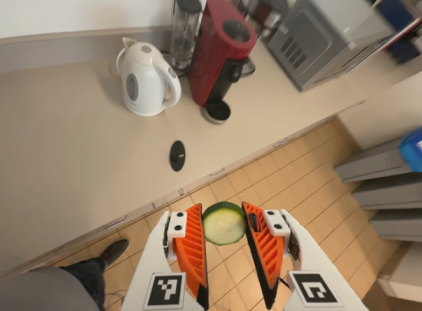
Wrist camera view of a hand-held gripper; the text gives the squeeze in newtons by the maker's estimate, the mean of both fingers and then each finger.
{"total": 9.6, "left": 9.6, "right": 9.6}